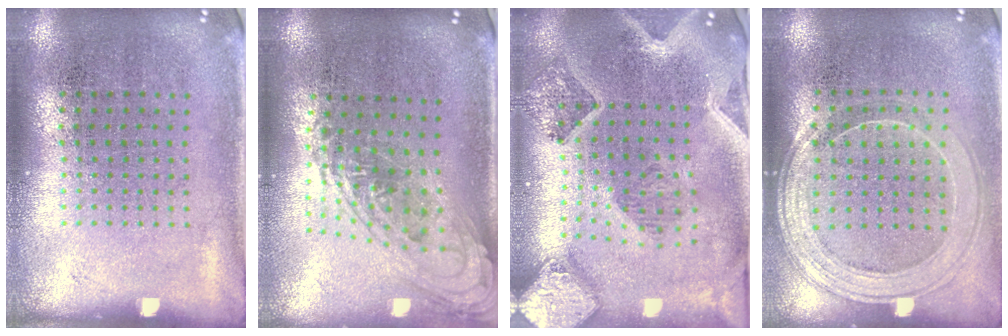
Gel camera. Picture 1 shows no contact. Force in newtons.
{"total": 1.3, "press": 1.2, "slide": 0.5}
{"total": 2.6, "press": 2.4, "slide": 1.1}
{"total": 1.6, "press": 1.5, "slide": 0.6}